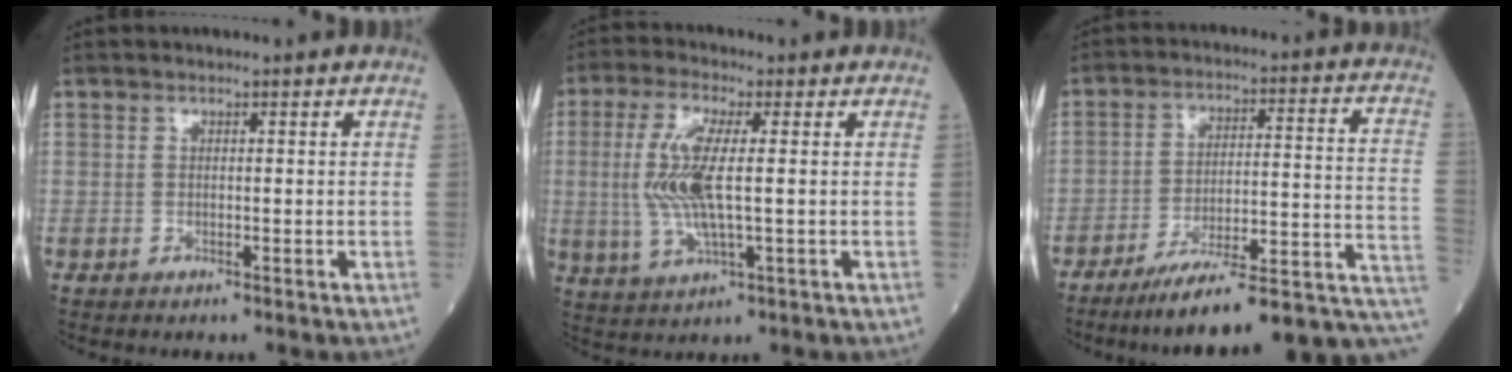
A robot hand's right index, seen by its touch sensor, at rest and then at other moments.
{"total": 8.7, "force": [0.4, 1.8, 8.5], "torque": [-0.195, -0.001, 0.007]}
{"total": 19.4, "force": [-13.6, 2.5, 13.7], "torque": [-0.135, 0.034, -0.202]}